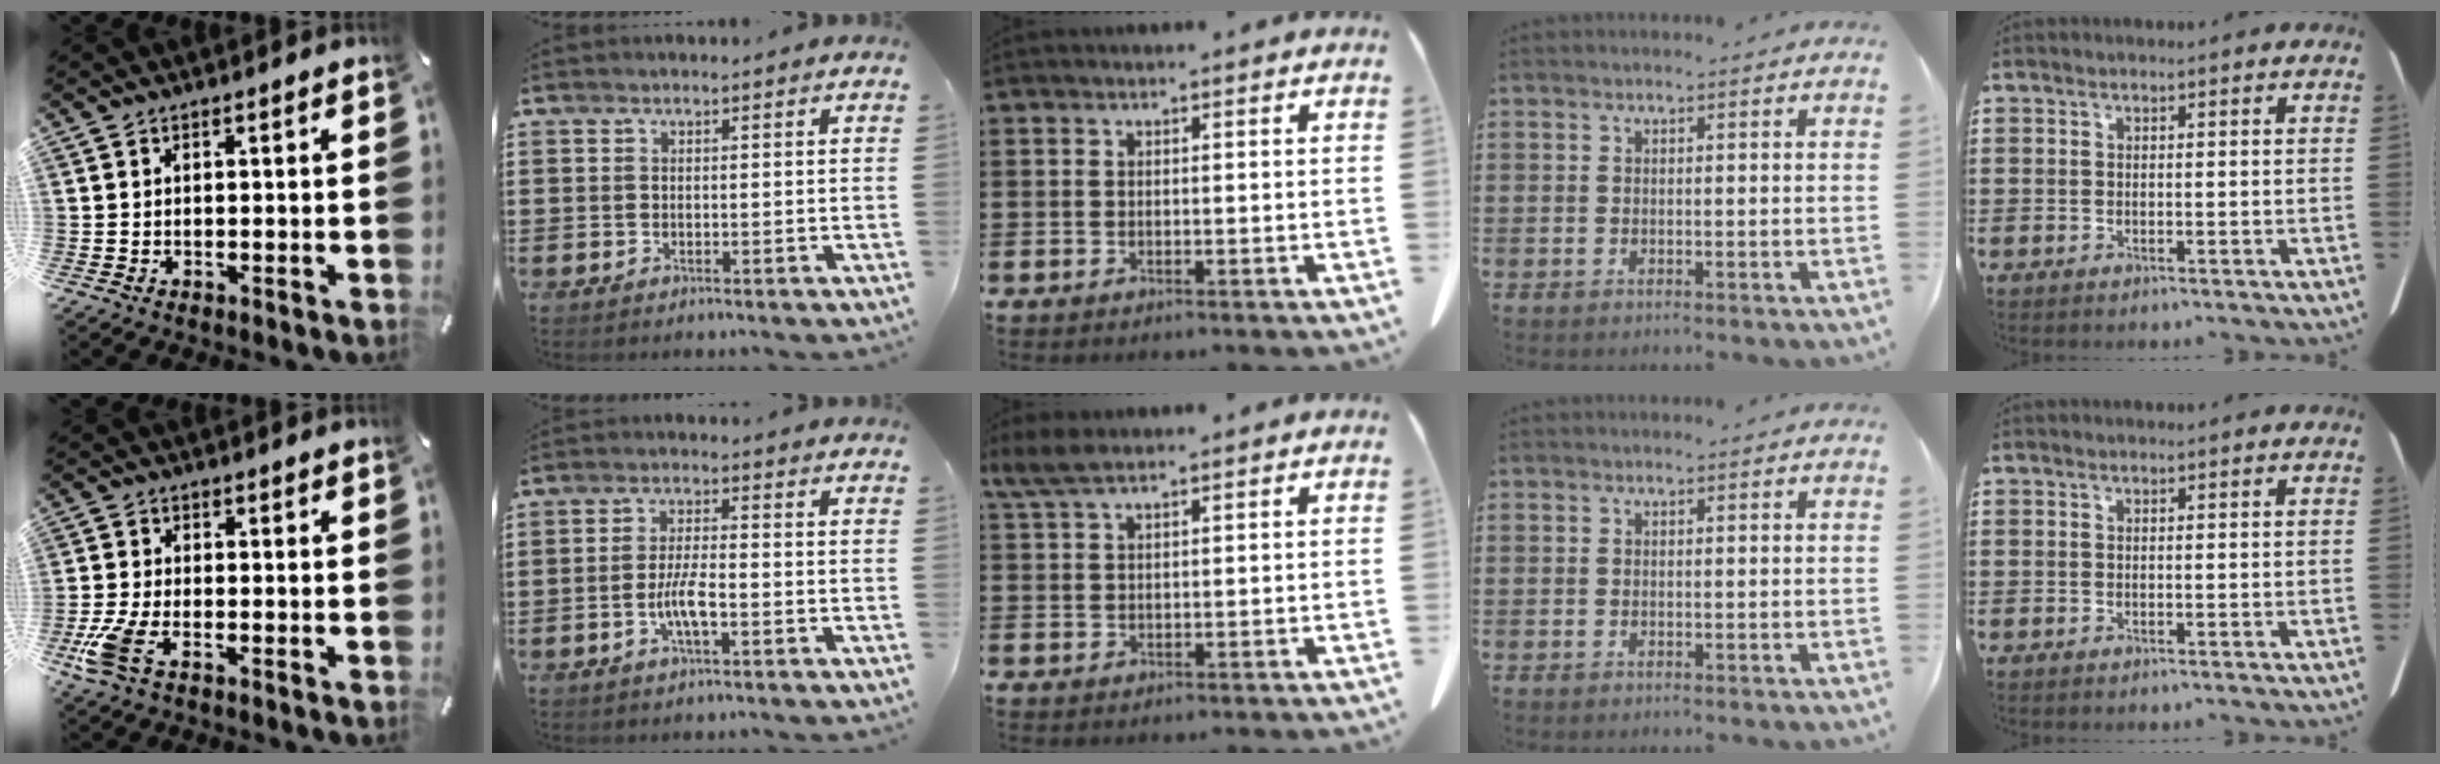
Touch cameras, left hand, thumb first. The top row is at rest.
{"thumb": {"total": 7.3, "force": [-3.5, 3.5, 5.5], "torque": [-0.136, -0.005, -0.066]}, "index": {"total": 5.2, "force": [-1.7, 1.2, 4.8], "torque": [-0.100, 0.000, -0.037]}, "middle": {"total": 3.7, "force": [2.4, 0.9, 2.6], "torque": [-0.063, -0.001, 0.044]}}